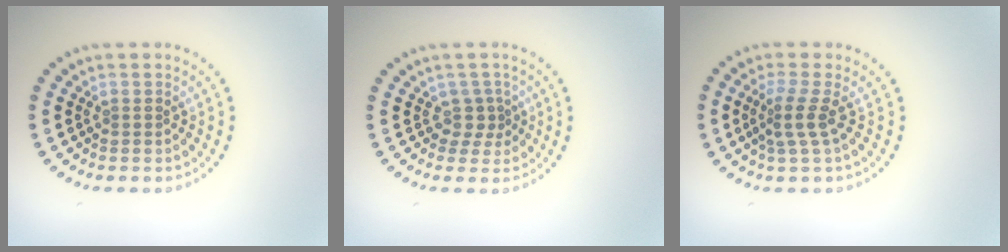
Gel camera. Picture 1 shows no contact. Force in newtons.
{"total": 1.7, "press": 1.1, "slide": 1.3}
{"total": 2.5, "press": 1.8, "slide": 1.7}